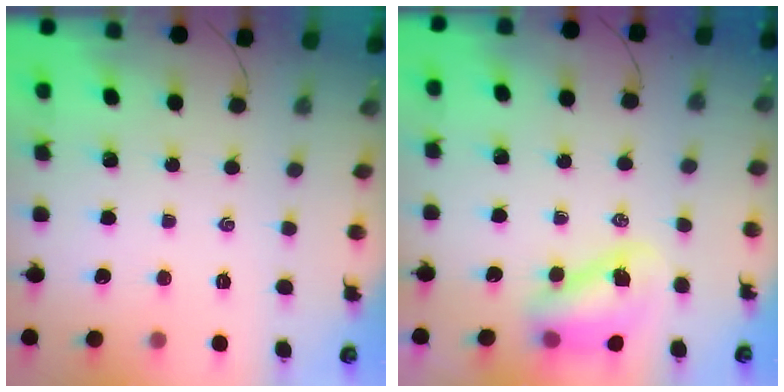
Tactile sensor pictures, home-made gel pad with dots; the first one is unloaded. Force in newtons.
{"total": 8.2, "press": 8.0, "slide": 1.6}